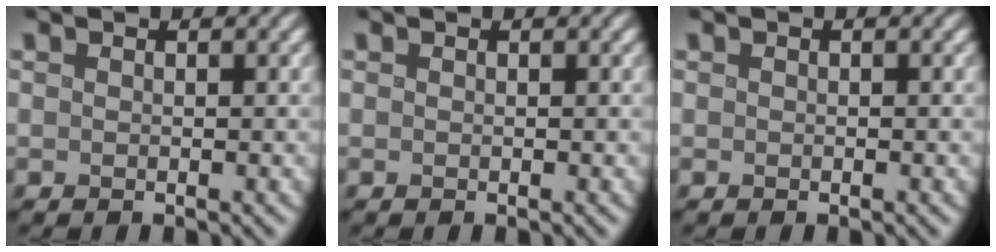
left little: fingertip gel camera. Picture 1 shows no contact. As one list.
[{"total": 0.0}, {"total": 0.0}]